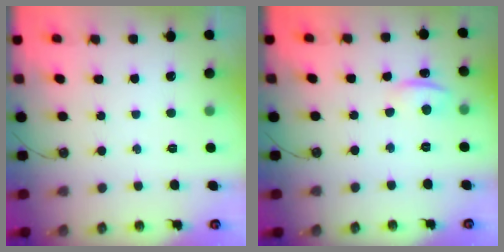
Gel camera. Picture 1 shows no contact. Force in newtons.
{"total": 1.5, "press": 1.3, "slide": 0.7}